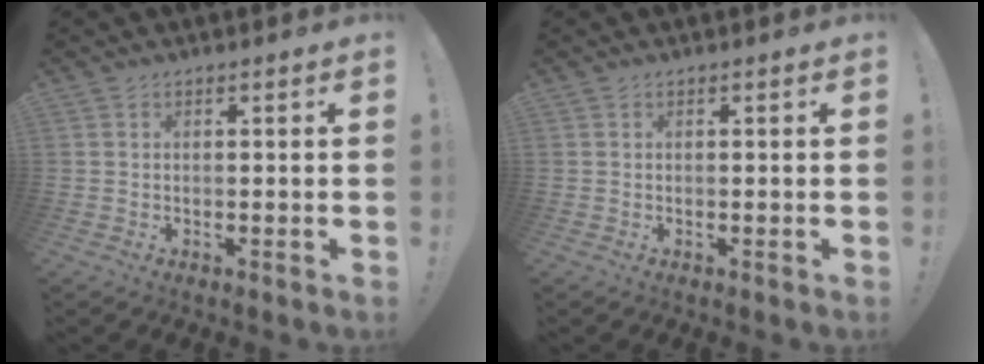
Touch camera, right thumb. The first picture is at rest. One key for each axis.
{"total": 0.0}